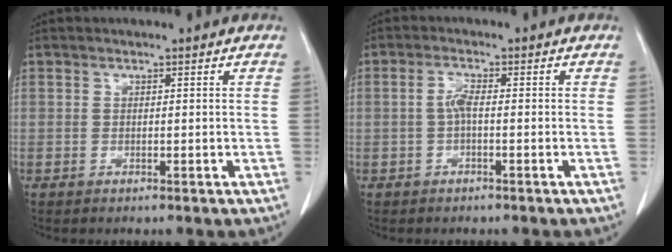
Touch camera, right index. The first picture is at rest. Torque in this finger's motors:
{"motor_torque": [0.35, -0.09, 0.13, 0.05]}